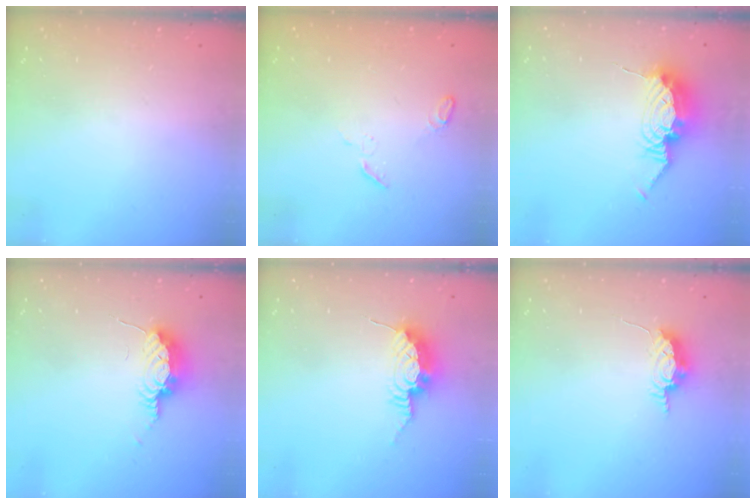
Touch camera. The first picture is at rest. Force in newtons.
{"total": 4.2, "press": 4.2, "slide": 0.5}
{"total": 11.6, "press": 11.6, "slide": 1.0}
{"total": 7.7, "press": 7.6, "slide": 1.2}
{"total": 10.6, "press": 10.5, "slide": 0.9}
{"total": 6.6, "press": 6.6, "slide": 0.3}